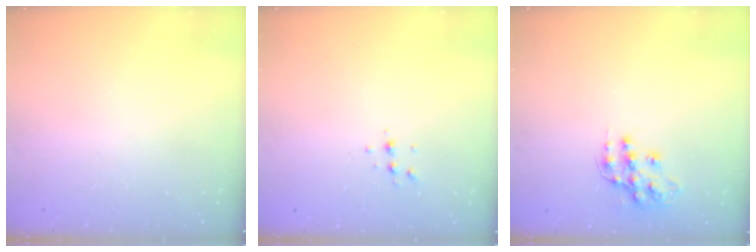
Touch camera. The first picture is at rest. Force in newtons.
{"total": 3.9, "press": 3.8, "slide": 1.2}
{"total": 12.8, "press": 12.8, "slide": 0.9}